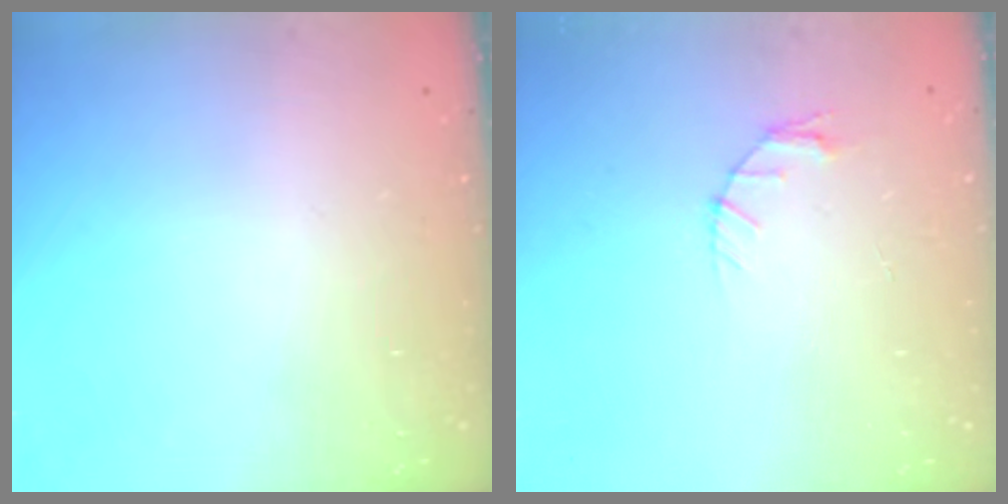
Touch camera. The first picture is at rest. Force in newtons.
{"total": 3.7, "press": 3.7, "slide": 0.5}